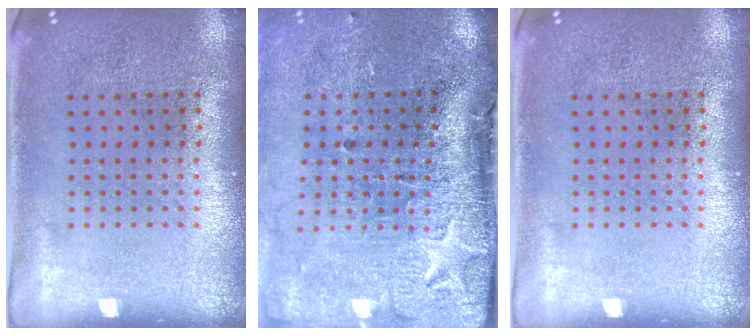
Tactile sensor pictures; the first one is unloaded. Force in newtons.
{"total": 4.5, "press": 3.5, "slide": 2.8}
{"total": 0.0}